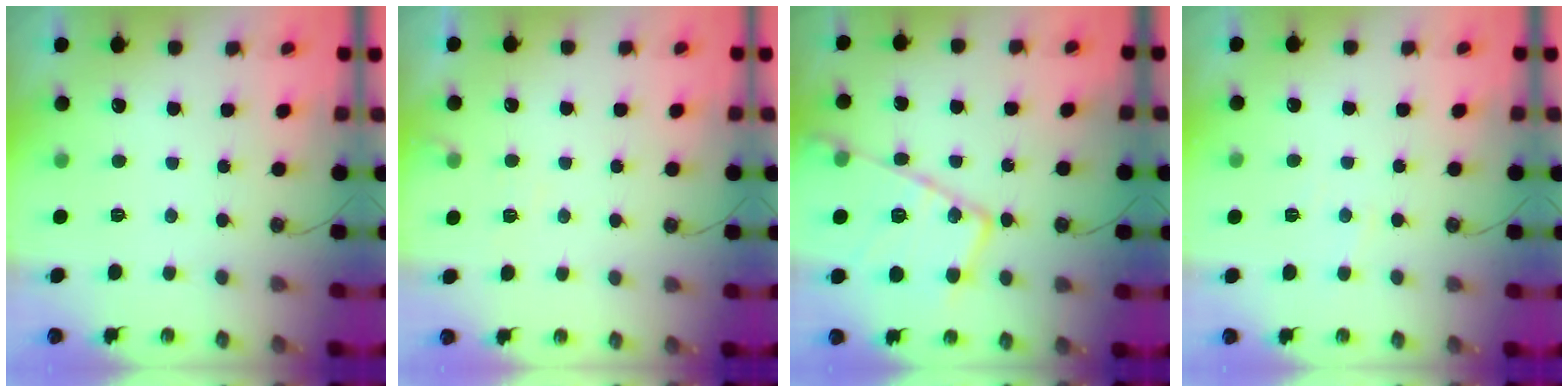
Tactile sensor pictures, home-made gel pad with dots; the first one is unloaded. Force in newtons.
{"total": 4.2, "press": 4.2, "slide": 0.6}
{"total": 21.1, "press": 21.0, "slide": 2.3}
{"total": 3.0, "press": 2.9, "slide": 0.6}